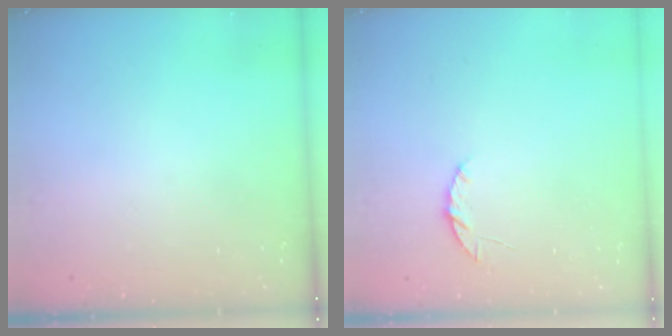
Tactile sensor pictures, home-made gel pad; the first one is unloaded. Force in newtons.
{"total": 3.8, "press": 3.8, "slide": 0.5}